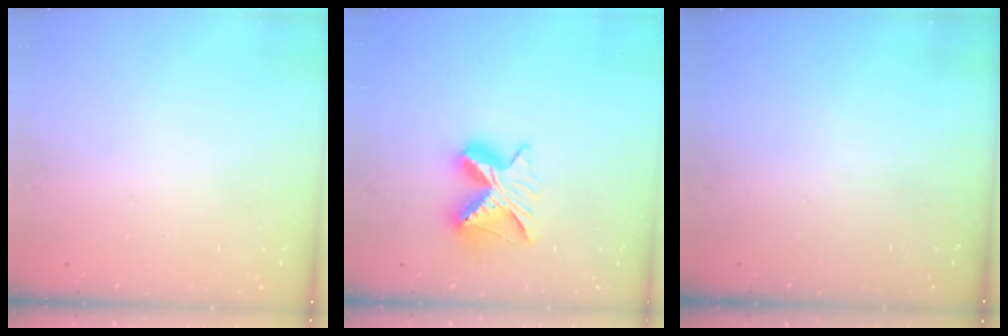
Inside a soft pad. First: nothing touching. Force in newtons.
{"total": 9.3, "press": 9.3, "slide": 0.9}
{"total": 0.0}